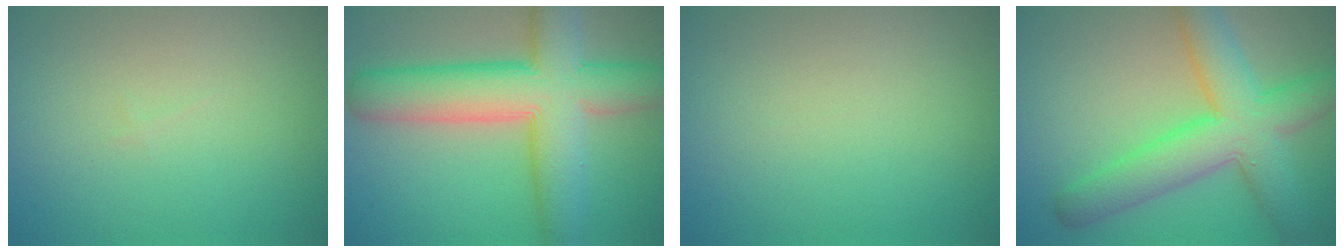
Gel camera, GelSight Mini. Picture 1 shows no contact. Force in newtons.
{"total": 10.5, "press": 10.5, "slide": 0.5}
{"total": 0.0}
{"total": 8.1, "press": 8.1, "slide": 0.1}